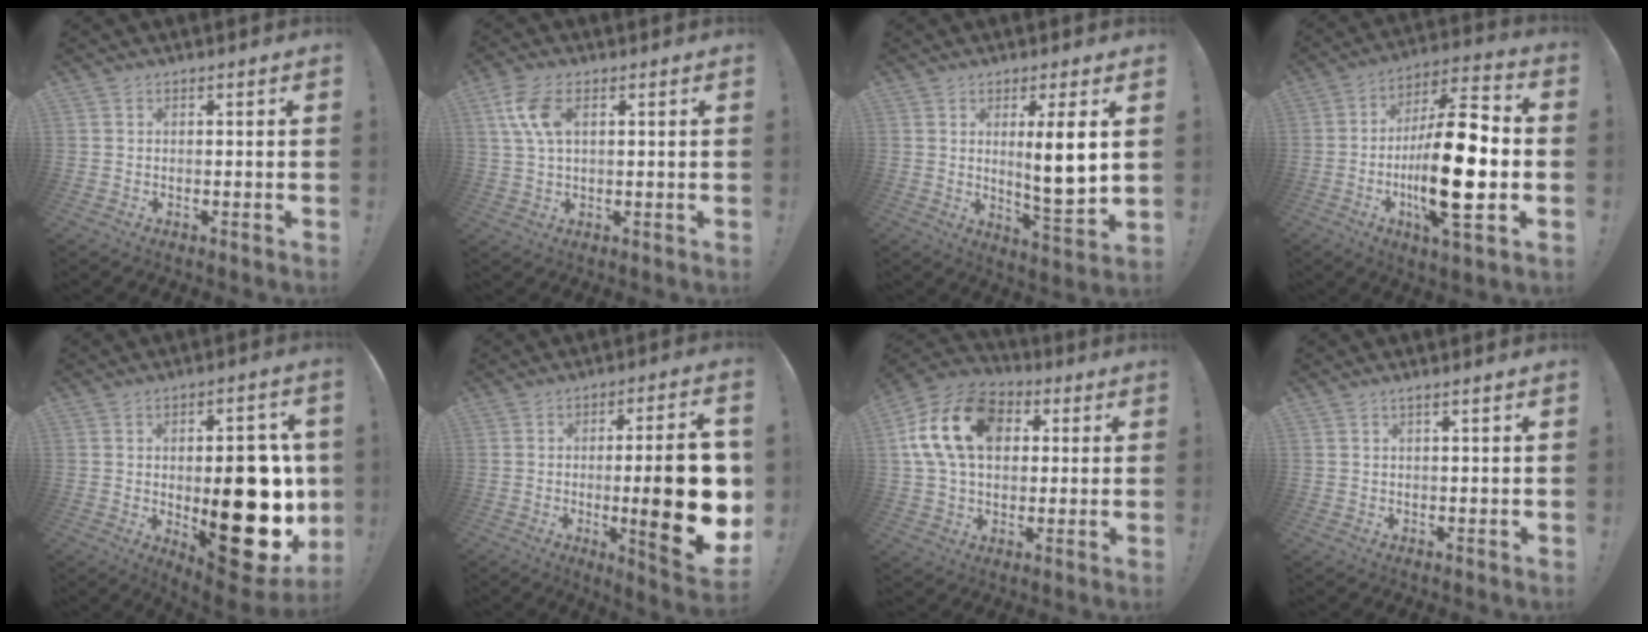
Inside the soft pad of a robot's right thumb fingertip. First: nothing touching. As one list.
[{"total": 8.5, "force": [2.6, 4.4, 6.7], "torque": [-0.139, -0.001, 0.048]}, {"total": 9.7, "force": [2.3, 0.7, 9.4], "torque": [-0.149, -0.018, 0.032]}, {"total": 23.9, "force": [-4.1, 7.5, 22.3], "torque": [-0.398, 0.015, -0.062]}, {"total": 25.9, "force": [-2.2, 12.2, 22.7], "torque": [-0.287, -0.008, -0.010]}, {"total": 22.2, "force": [-2.2, 4.4, 21.6], "torque": [-0.310, -0.006, -0.025]}, {"total": 19.4, "force": [4.9, 13.8, 12.8], "torque": [-0.220, 0.005, 0.093]}, {"total": 1.4, "force": [0.7, -0.2, 1.1], "torque": [-0.023, 0.000, 0.012]}]